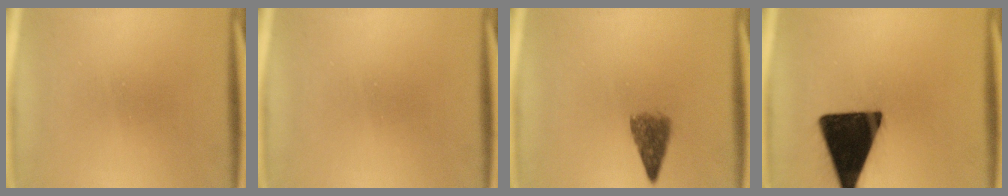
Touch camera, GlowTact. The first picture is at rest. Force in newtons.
{"total": 0.0}
{"total": 4.1}
{"total": 19.5}